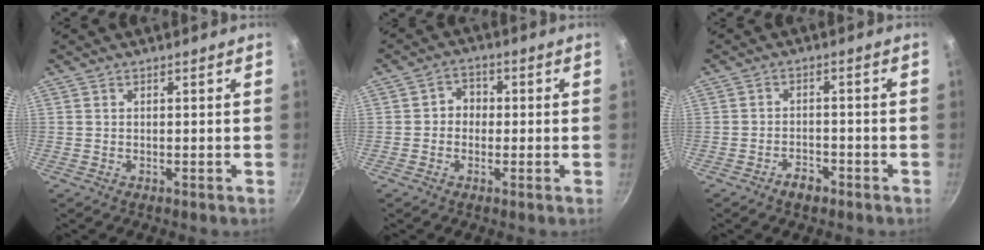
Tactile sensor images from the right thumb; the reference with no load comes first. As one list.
[{"total": 3.8, "force": [-0.3, 3.4, 1.7], "torque": [0.000, 0.010, -0.013]}, {"total": 3.8, "force": [-3.0, 1.7, 1.5], "torque": [-0.014, 0.031, -0.048]}]